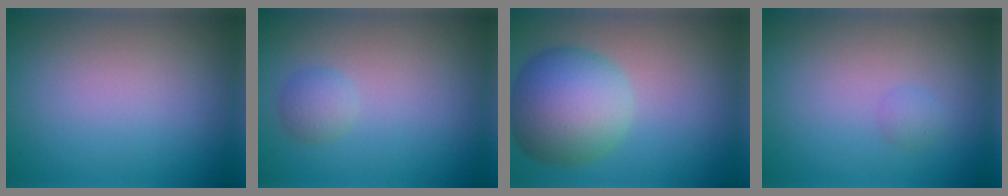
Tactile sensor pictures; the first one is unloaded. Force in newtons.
{"total": 1.4, "press": 1.4, "slide": 0.0}
{"total": 8.0, "press": 8.0, "slide": 0.4}
{"total": 0.9, "press": 0.9, "slide": 0.0}